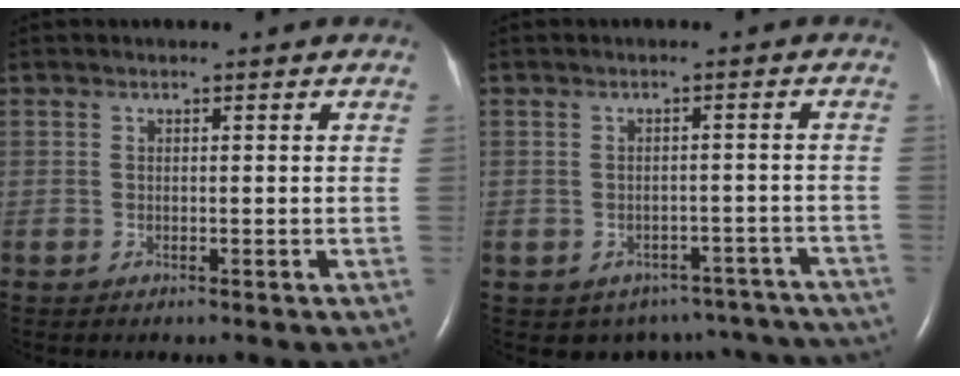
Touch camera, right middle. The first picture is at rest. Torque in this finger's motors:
{"motor_torque": [0.09, -0.19, -0.03, 0.00]}